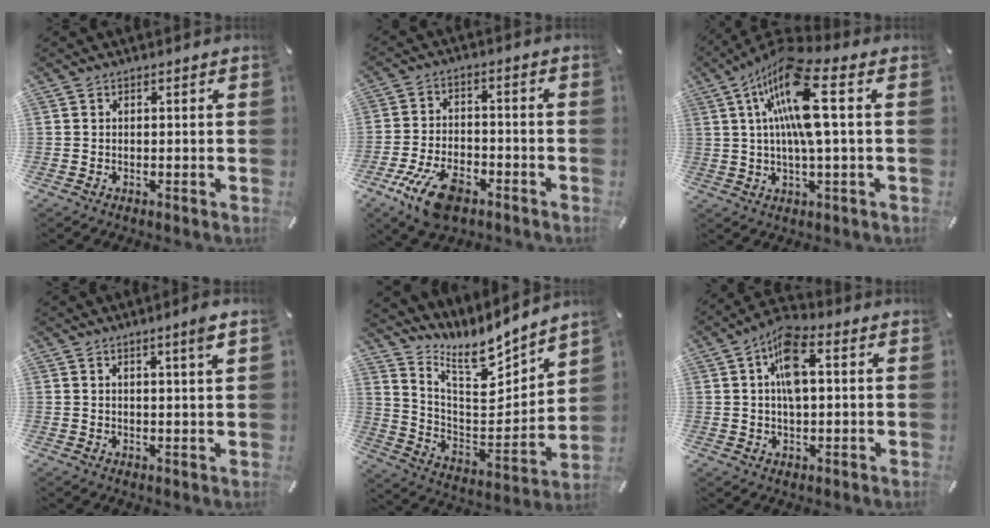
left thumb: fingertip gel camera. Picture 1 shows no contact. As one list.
[{"total": 11.2, "force": [-6.3, 5.6, 7.4], "torque": [-0.150, 0.027, -0.114]}, {"total": 15.5, "force": [3.8, 3.5, 14.6], "torque": [-0.303, -0.008, 0.056]}, {"total": 3.4, "force": [1.9, -0.1, 2.8], "torque": [-0.049, -0.006, 0.030]}, {"total": 12.0, "force": [9.8, 4.0, 5.7], "torque": [-0.109, -0.098, 0.171]}, {"total": 9.0, "force": [1.7, 4.4, 7.7], "torque": [-0.144, 0.009, 0.029]}]